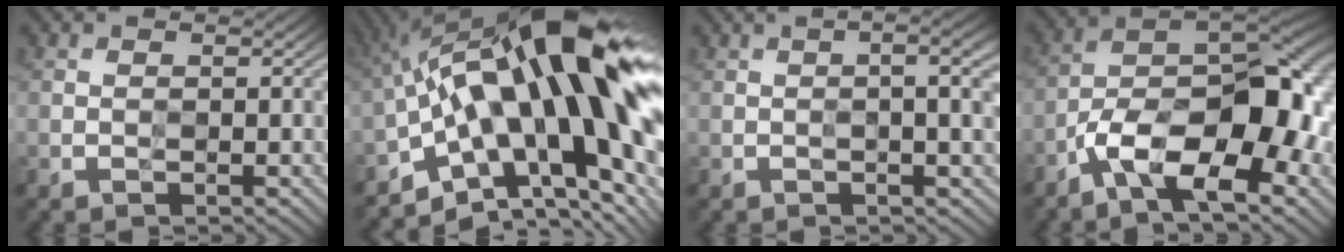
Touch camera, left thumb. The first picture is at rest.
{"total": 21.3, "force": [0.0, 9.0, 19.2], "torque": [-0.311, 0.008, -0.010]}
{"total": 5.3, "force": [0.5, 1.2, 5.2], "torque": [-0.079, 0.010, 0.008]}
{"total": 15.5, "force": [-6.5, 6.5, 12.5], "torque": [-0.190, -0.005, -0.126]}